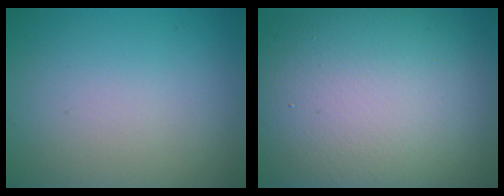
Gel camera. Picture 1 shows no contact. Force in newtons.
{"total": 16.3, "press": 16.3, "slide": 1.0}